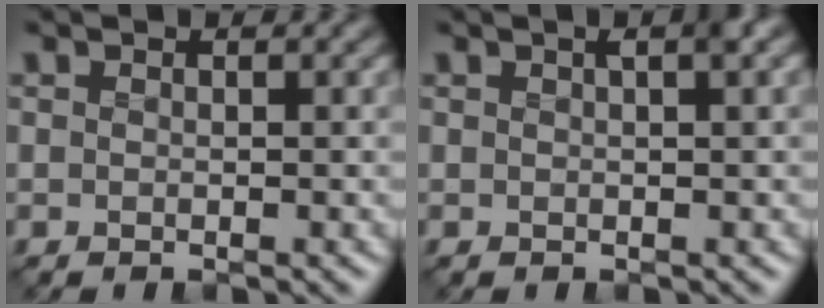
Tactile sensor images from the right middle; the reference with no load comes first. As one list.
[{"total": 1.6, "force": [0.5, 0.2, 1.5], "torque": [-0.019, 0.004, 0.005]}]